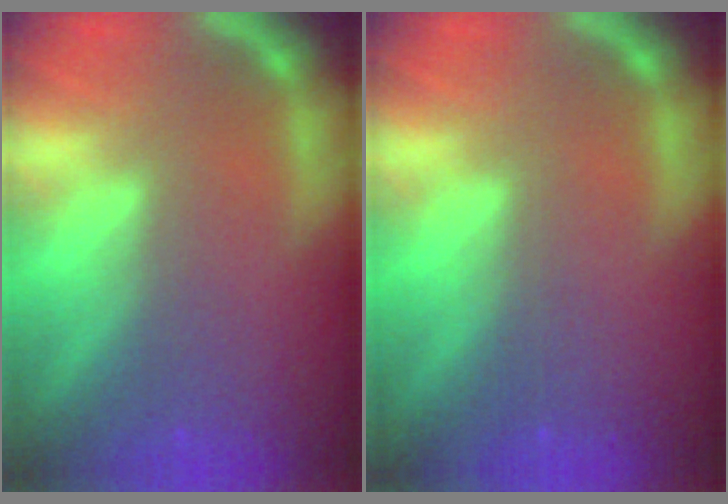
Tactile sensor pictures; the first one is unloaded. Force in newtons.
{"total": 0.0}